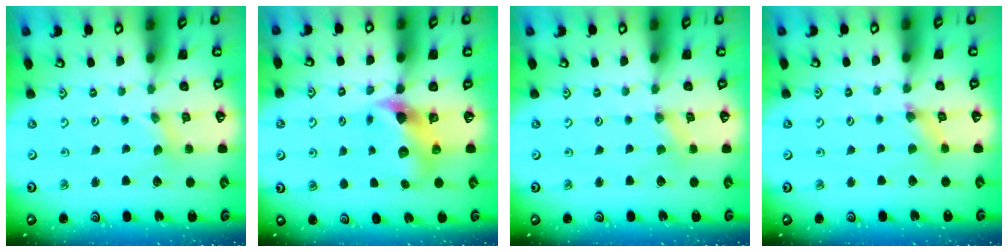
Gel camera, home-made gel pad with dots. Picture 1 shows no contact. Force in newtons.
{"total": 9.0, "press": 8.9, "slide": 1.5}
{"total": 0.7, "press": 0.7, "slide": 0.2}
{"total": 3.3, "press": 3.3, "slide": 0.3}